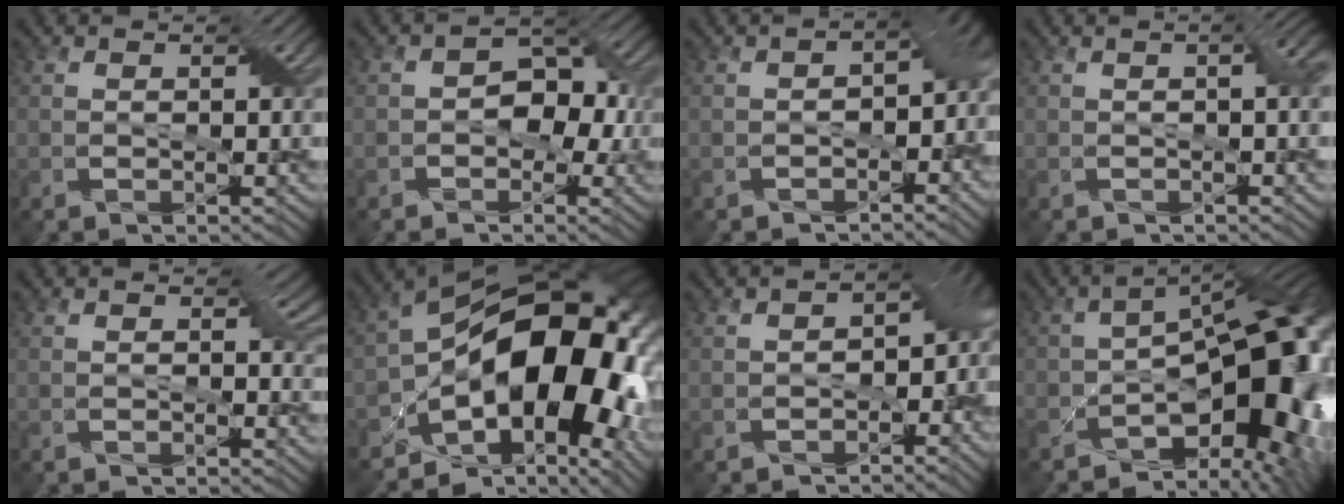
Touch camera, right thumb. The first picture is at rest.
{"total": 4.8, "force": [-0.9, 3.5, 3.3], "torque": [-0.018, 0.013, -0.025]}
{"total": 7.1, "force": [-2.9, 4.5, 4.7], "torque": [-0.037, -0.027, -0.044]}
{"total": 2.8, "force": [-0.6, 1.0, 2.6], "torque": [-0.034, 0.005, -0.015]}
{"total": 1.8, "force": [0.2, 1.3, 1.3], "torque": [-0.011, -0.001, -0.001]}
{"total": 17.7, "force": [-3.1, 10.7, 13.7], "torque": [-0.210, -0.025, -0.039]}
{"total": 7.8, "force": [-3.7, 4.9, 4.8], "torque": [-0.038, -0.020, -0.050]}
{"total": 15.6, "force": [-6.2, 7.8, 12.0], "torque": [-0.151, -0.023, -0.095]}